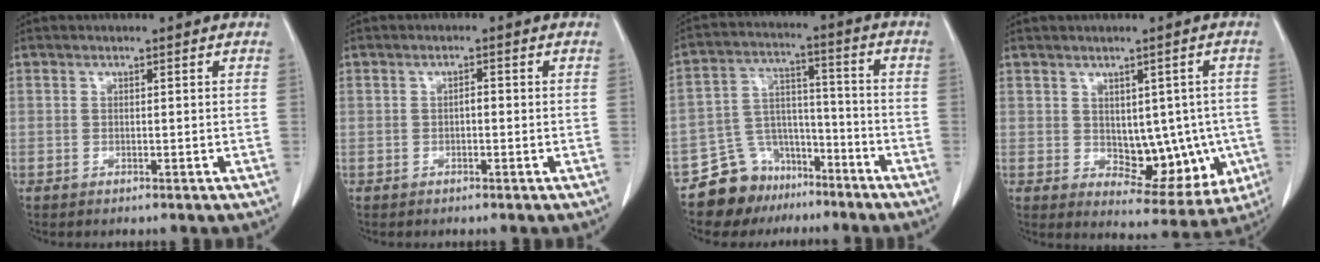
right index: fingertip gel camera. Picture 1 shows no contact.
{"total": 1.0, "force": [-0.1, 0.4, 0.9], "torque": [-0.015, 0.004, -0.002]}
{"total": 9.7, "force": [-7.5, 6.1, 1.1], "torque": [-0.024, 0.048, -0.127]}
{"total": 10.6, "force": [-1.0, 6.2, 8.5], "torque": [-0.089, 0.009, 0.011]}